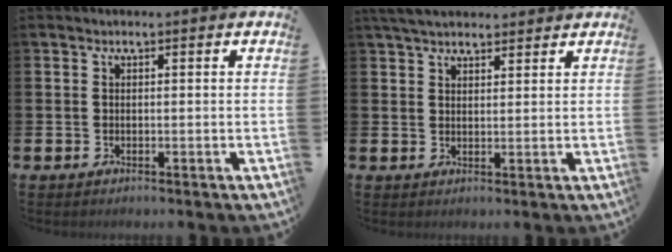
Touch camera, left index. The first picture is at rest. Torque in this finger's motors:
{"motor_torque": [0.99, -0.91, 0.57, 0.06]}